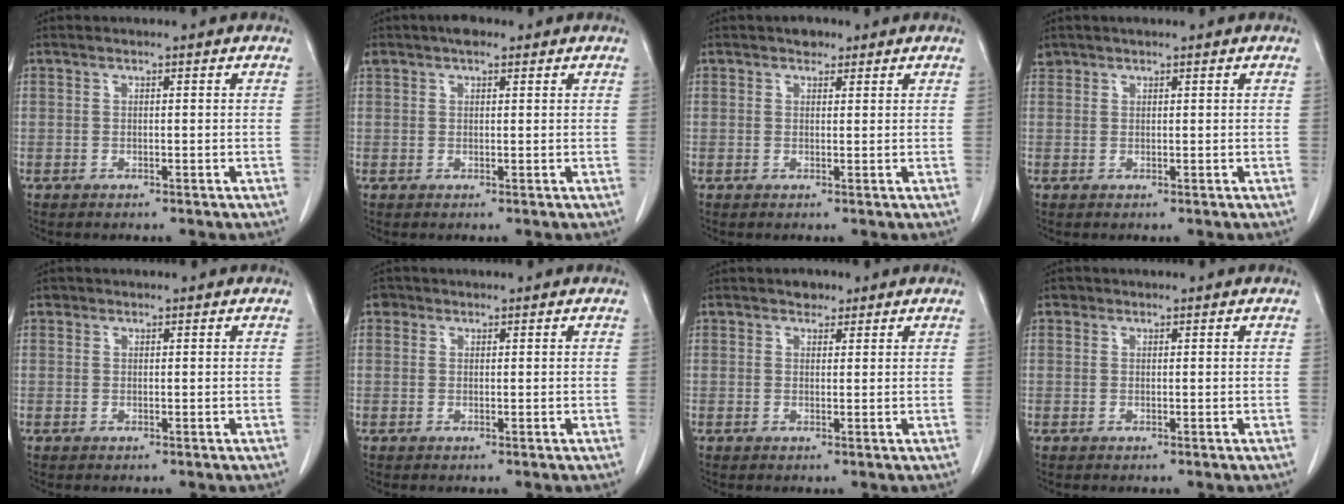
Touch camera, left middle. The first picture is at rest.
{"total": 2.6, "force": [1.8, 1.1, 1.4], "torque": [-0.028, 0.015, 0.028]}
{"total": 1.8, "force": [1.3, 1.1, 0.5], "torque": [-0.010, 0.005, 0.018]}
{"total": 1.3, "force": [1.1, 0.5, 0.1], "torque": [-0.008, 0.015, 0.022]}
{"total": 0.5, "force": [0.3, 0.4, 0.0], "torque": [0.000, 0.001, 0.006]}
{"total": 1.3, "force": [0.7, 1.1, 0.1], "torque": [0.005, 0.005, 0.007]}
{"total": 1.8, "force": [1.3, 1.2, 0.4], "torque": [-0.007, 0.002, 0.018]}
{"total": 0.7, "force": [0.4, 0.5, 0.0], "torque": [0.002, 0.002, 0.005]}